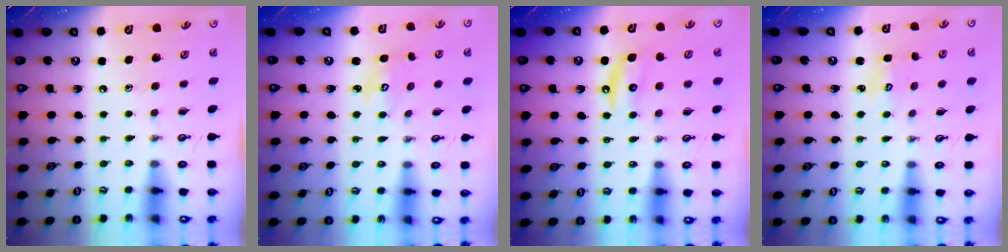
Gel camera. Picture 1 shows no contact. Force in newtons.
{"total": 3.4, "press": 3.4, "slide": 0.5}
{"total": 4.3, "press": 4.3, "slide": 0.4}
{"total": 1.9, "press": 1.9, "slide": 0.2}